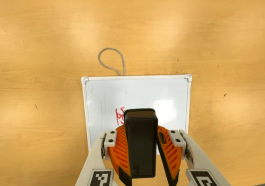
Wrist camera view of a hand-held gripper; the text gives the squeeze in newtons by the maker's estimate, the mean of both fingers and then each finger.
{"total": 9.4, "left": 9.7, "right": 9.2}